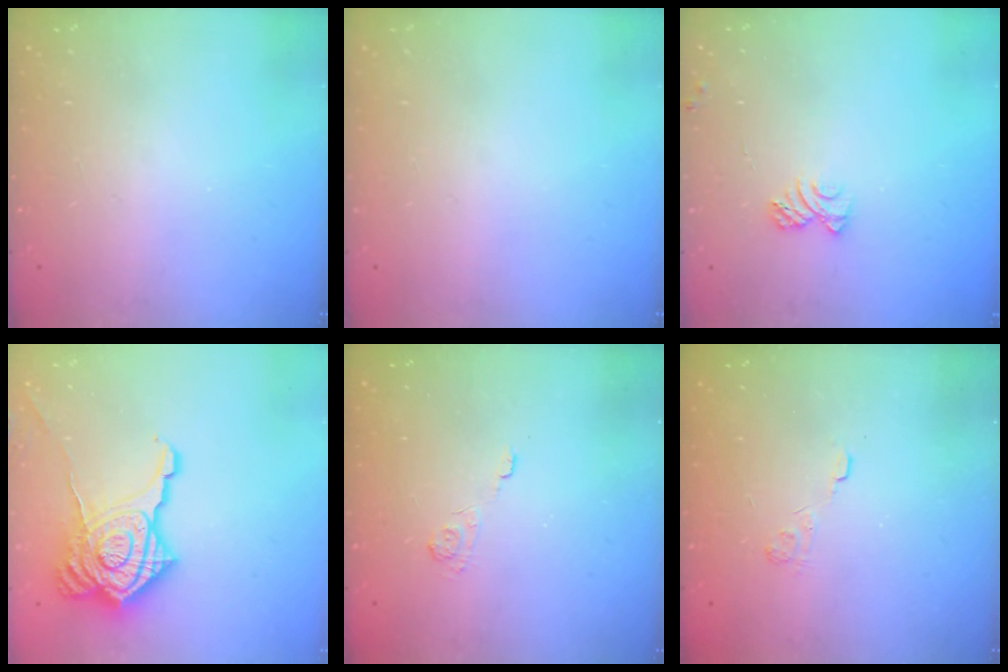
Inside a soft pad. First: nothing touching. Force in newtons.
{"total": 0.0}
{"total": 4.6, "press": 4.6, "slide": 0.3}
{"total": 24.8, "press": 24.7, "slide": 1.8}
{"total": 2.0, "press": 1.4, "slide": 1.4}
{"total": 2.4, "press": 1.9, "slide": 1.5}